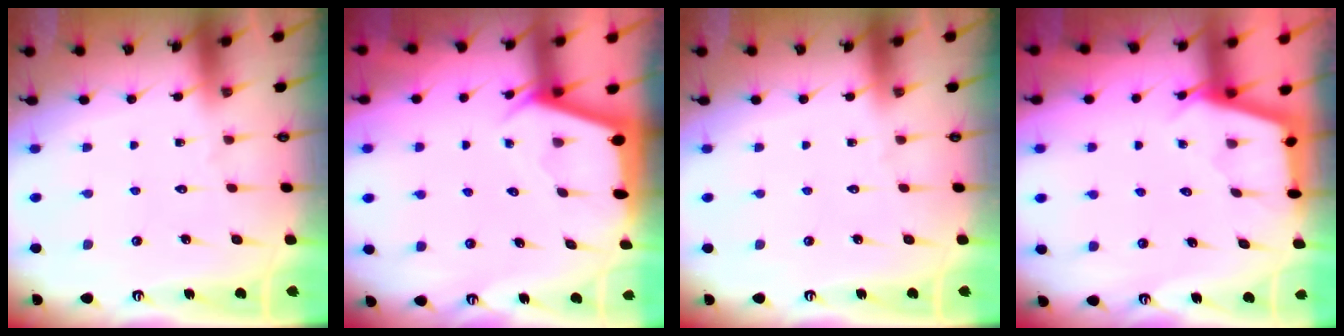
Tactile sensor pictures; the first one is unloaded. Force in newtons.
{"total": 2.2, "press": 2.2, "slide": 0.3}
{"total": 0.0}
{"total": 2.7, "press": 2.7, "slide": 0.3}